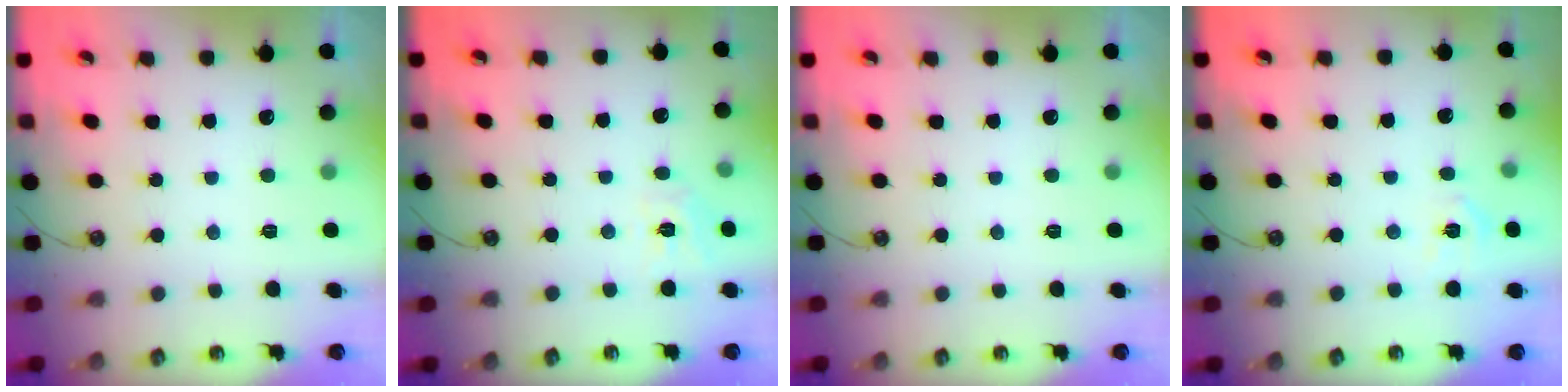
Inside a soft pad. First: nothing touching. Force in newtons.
{"total": 6.7, "press": 6.6, "slide": 0.4}
{"total": 0.0}
{"total": 3.9, "press": 3.9, "slide": 0.5}